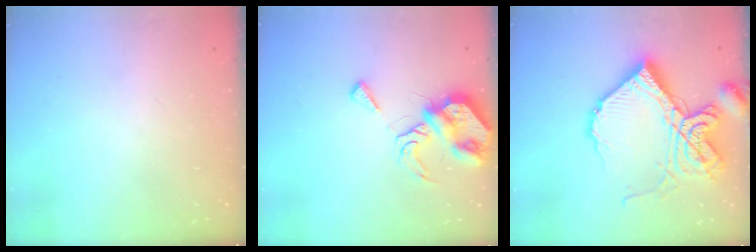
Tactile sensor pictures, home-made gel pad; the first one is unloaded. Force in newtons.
{"total": 9.0, "press": 8.9, "slide": 1.3}
{"total": 24.1, "press": 23.9, "slide": 2.8}